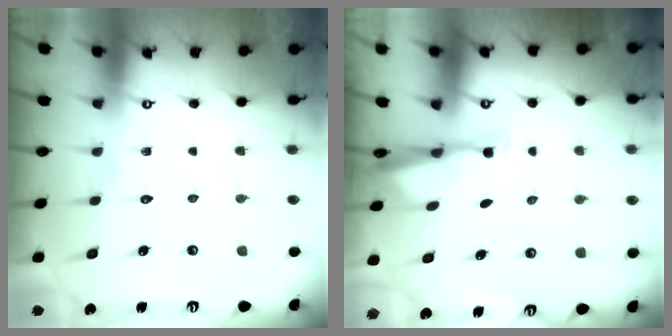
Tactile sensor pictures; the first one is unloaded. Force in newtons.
{"total": 3.1, "press": 3.0, "slide": 0.6}